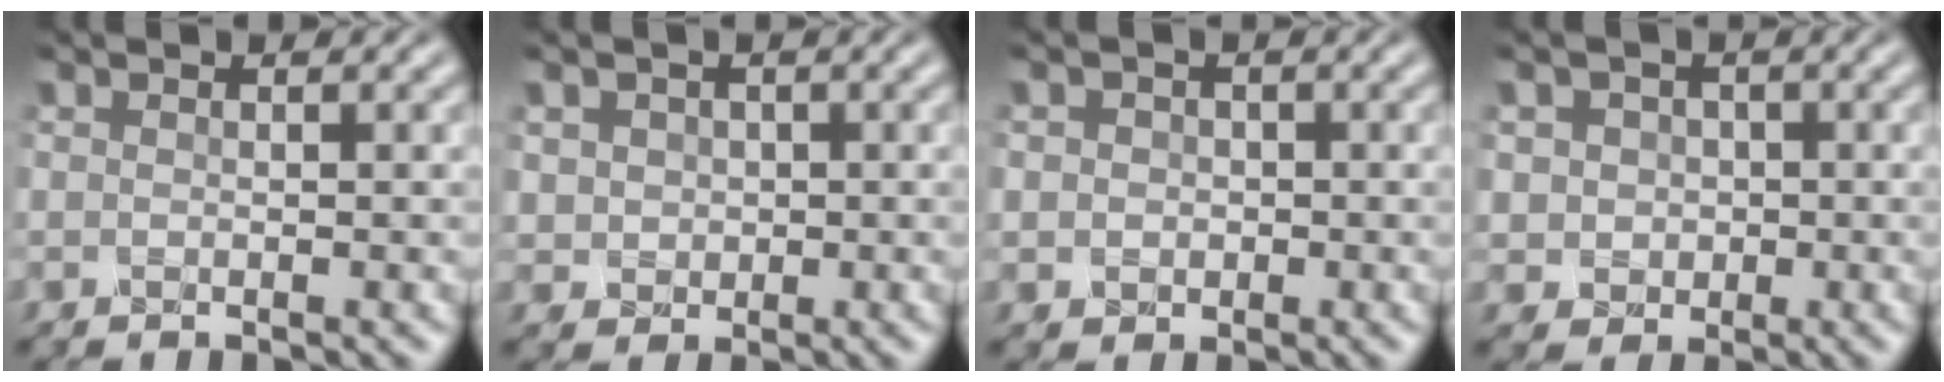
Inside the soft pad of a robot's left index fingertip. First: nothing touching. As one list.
[{"total": 2.0, "force": [0.3, 1.8, 0.7], "torque": [-0.012, 0.001, 0.008]}, {"total": 1.9, "force": [0.2, 1.8, 0.7], "torque": [-0.003, 0.003, -0.003]}, {"total": 2.9, "force": [0.3, 2.7, 1.0], "torque": [-0.007, 0.006, -0.001]}]